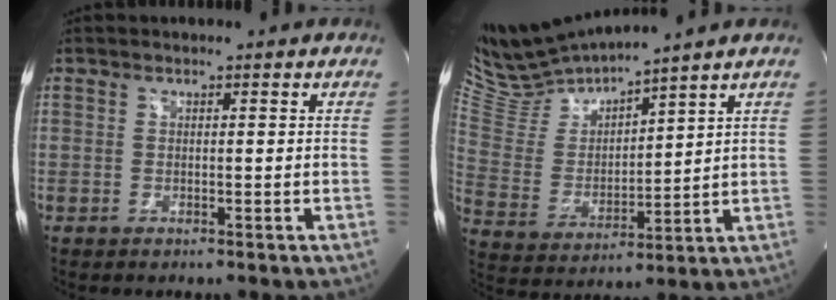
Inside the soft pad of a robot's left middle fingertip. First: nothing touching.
{"total": 10.7, "force": [10.5, -0.5, 2.3], "torque": [-0.065, -0.006, 0.225]}